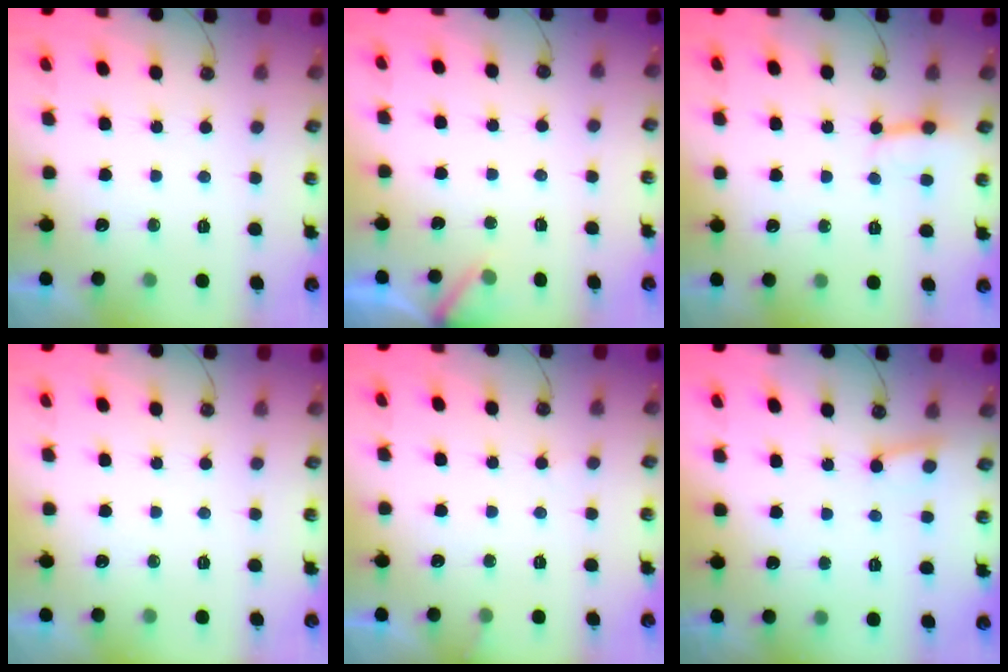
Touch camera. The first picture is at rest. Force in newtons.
{"total": 4.4, "press": 4.4, "slide": 0.2}
{"total": 2.8, "press": 2.8, "slide": 0.3}
{"total": 0.0}
{"total": 5.6, "press": 5.6, "slide": 0.4}
{"total": 2.9, "press": 2.9, "slide": 0.3}